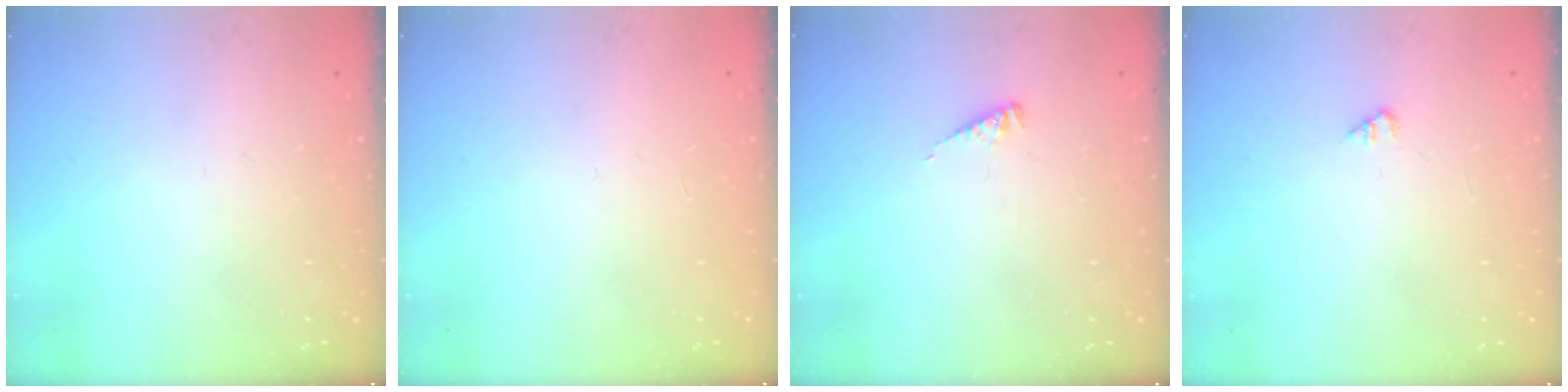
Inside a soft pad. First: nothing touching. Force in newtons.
{"total": 0.0}
{"total": 2.0, "press": 2.0, "slide": 0.2}
{"total": 1.0, "press": 1.0, "slide": 0.2}